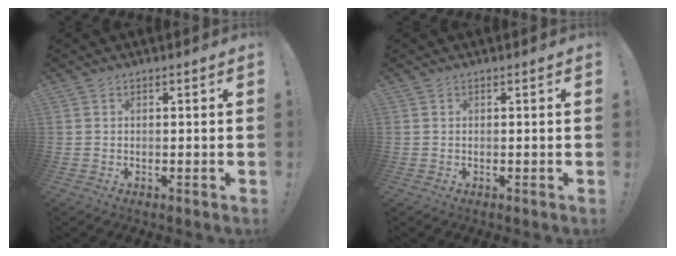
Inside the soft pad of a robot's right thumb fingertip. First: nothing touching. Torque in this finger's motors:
{"motor_torque": [0.00, 0.00, 0.00, 0.00, 0.04]}